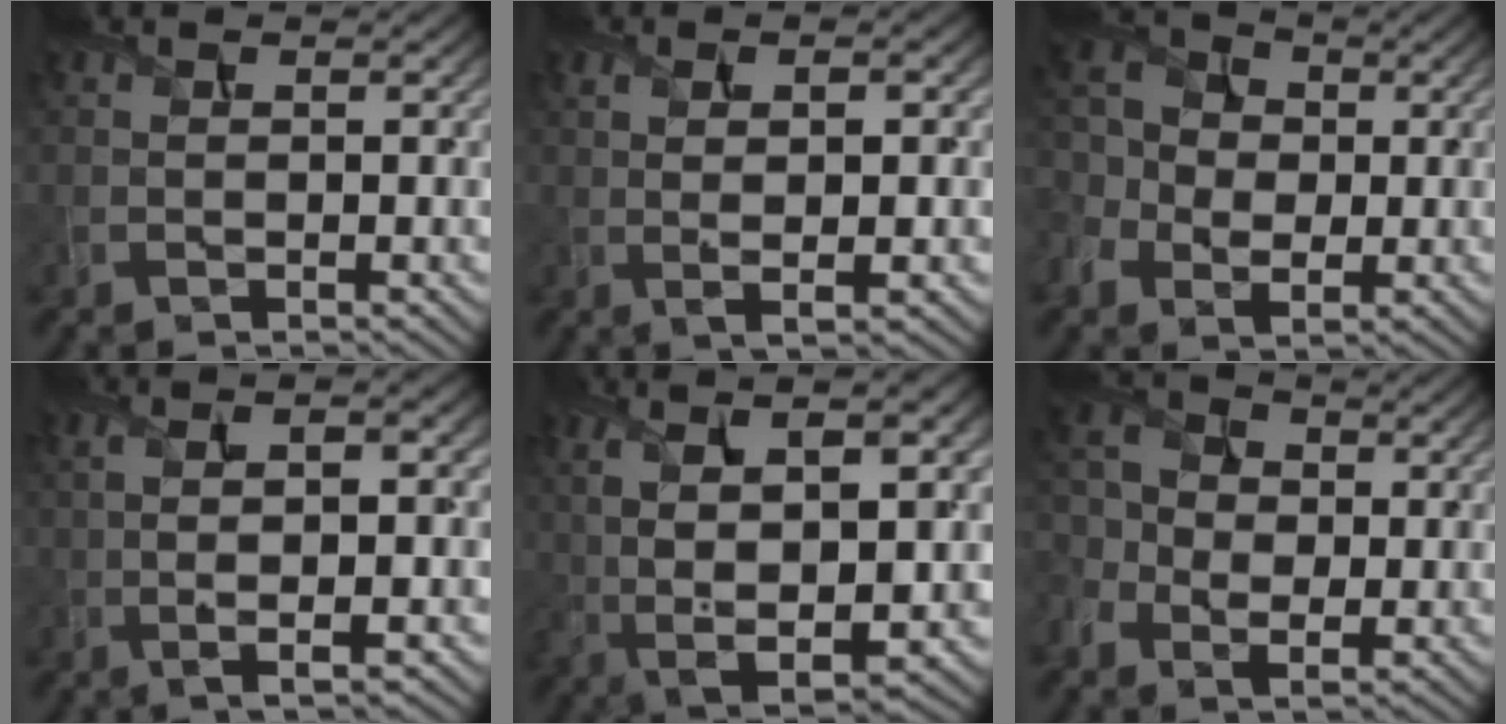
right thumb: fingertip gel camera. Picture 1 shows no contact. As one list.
[{"total": 4.4, "force": [0.3, 1.0, 4.3], "torque": [-0.079, 0.002, 0.006]}, {"total": 7.2, "force": [-0.5, 5.6, 4.4], "torque": [-0.124, 0.000, -0.012]}, {"total": 7.1, "force": [0.0, 1.9, 6.9], "torque": [-0.116, 0.006, 0.002]}, {"total": 13.9, "force": [1.6, 5.5, 12.6], "torque": [-0.266, -0.007, 0.047]}, {"total": 6.8, "force": [-1.0, 5.2, 4.3], "torque": [-0.111, -0.007, -0.022]}]